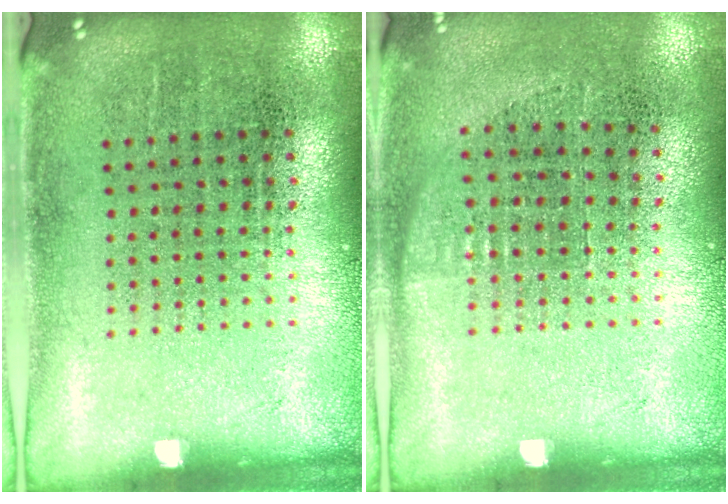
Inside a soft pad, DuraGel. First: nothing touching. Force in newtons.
{"total": 0.7, "press": 0.6, "slide": 0.3}